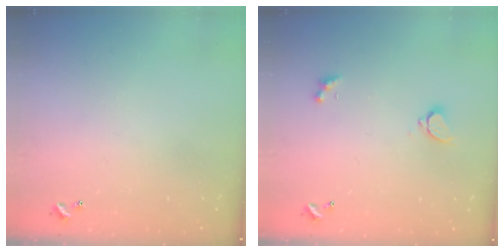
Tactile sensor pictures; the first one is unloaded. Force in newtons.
{"total": 2.2, "press": 2.0, "slide": 0.9}